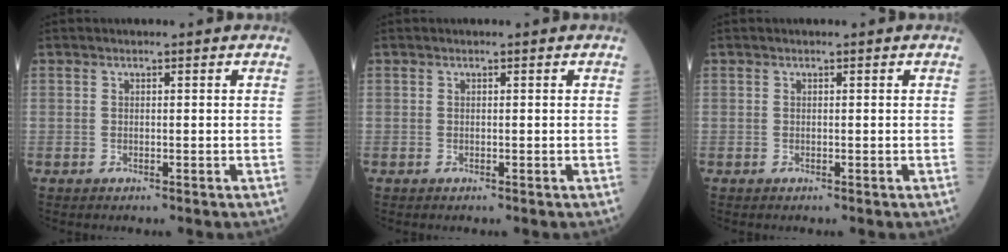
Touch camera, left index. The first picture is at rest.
{"total": 0.0}
{"total": 0.0}